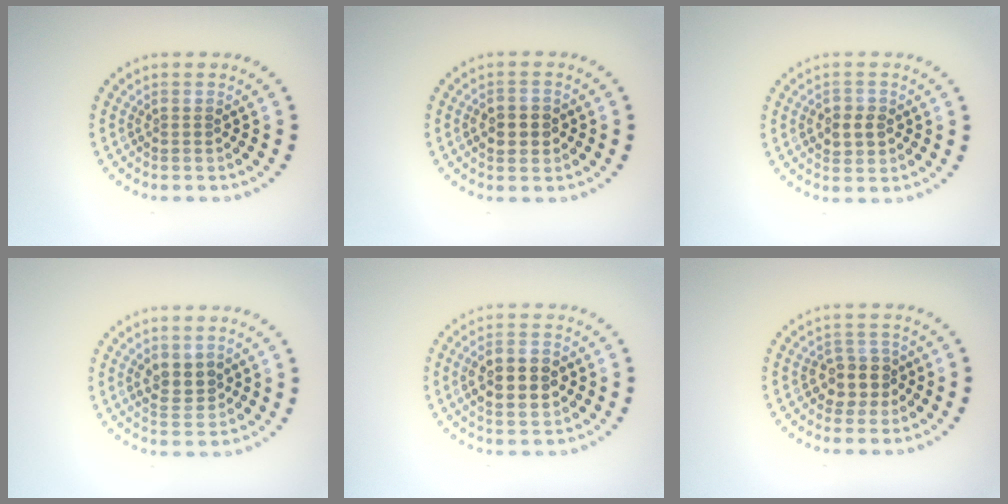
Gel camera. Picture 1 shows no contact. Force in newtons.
{"total": 2.7, "press": 2.7, "slide": 0.5}
{"total": 2.4, "press": 2.4, "slide": 0.4}
{"total": 2.6, "press": 2.5, "slide": 0.7}
{"total": 4.9, "press": 4.9, "slide": 0.2}
{"total": 2.8, "press": 2.5, "slide": 1.3}